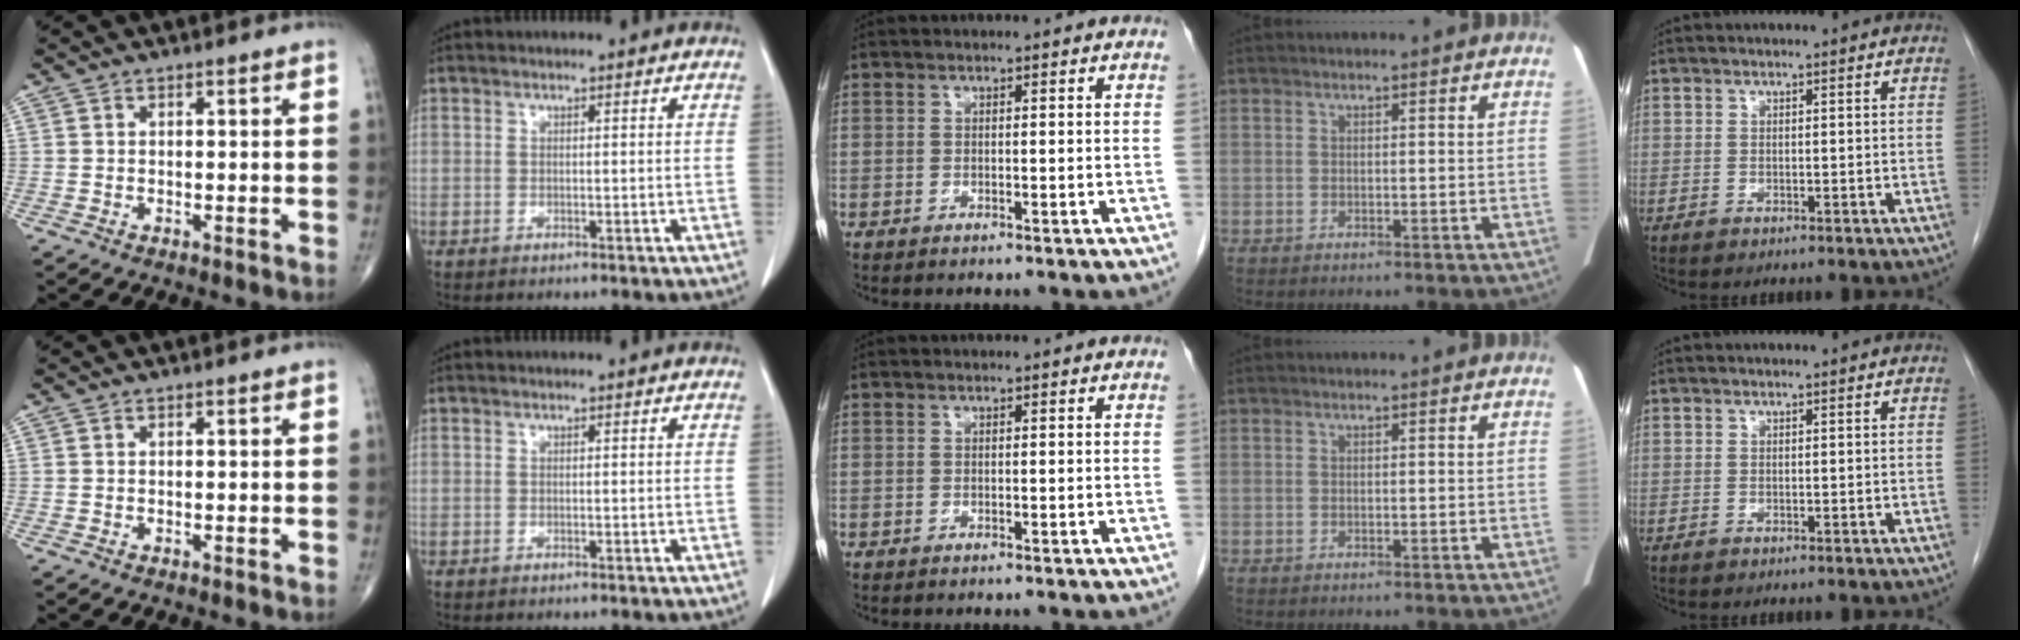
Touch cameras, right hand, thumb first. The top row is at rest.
{}